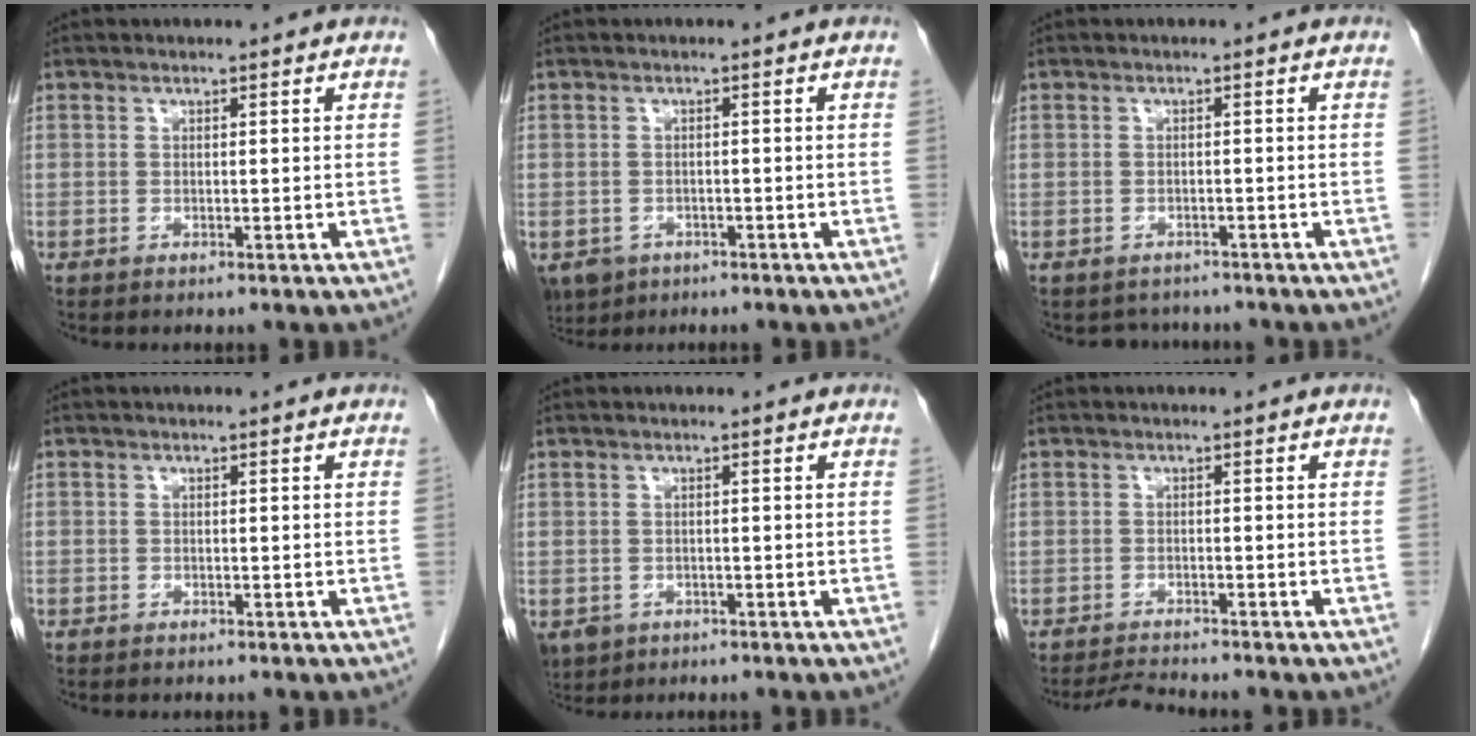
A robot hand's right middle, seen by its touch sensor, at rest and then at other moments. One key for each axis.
{"total": 5.6, "fx": -3.3, "fy": 4.2, "fz": 1.6, "tx": -0.032, "ty": -0.002, "tz": -0.049}
{"total": 3.1, "fx": -2.8, "fy": 1.4, "fz": -0.1, "tx": -0.002, "ty": 0.003, "tz": -0.040}
{"total": 0.7, "fx": -0.5, "fy": 0.5, "fz": 0.0, "tx": -0.005, "ty": 0.003, "tz": -0.009}
{"total": 4.8, "fx": -2.6, "fy": 3.9, "fz": 1.4, "tx": -0.029, "ty": -0.001, "tz": -0.036}
{"total": 3.0, "fx": -2.9, "fy": -0.6, "fz": 0.3, "tx": -0.014, "ty": -0.020, "tz": -0.051}